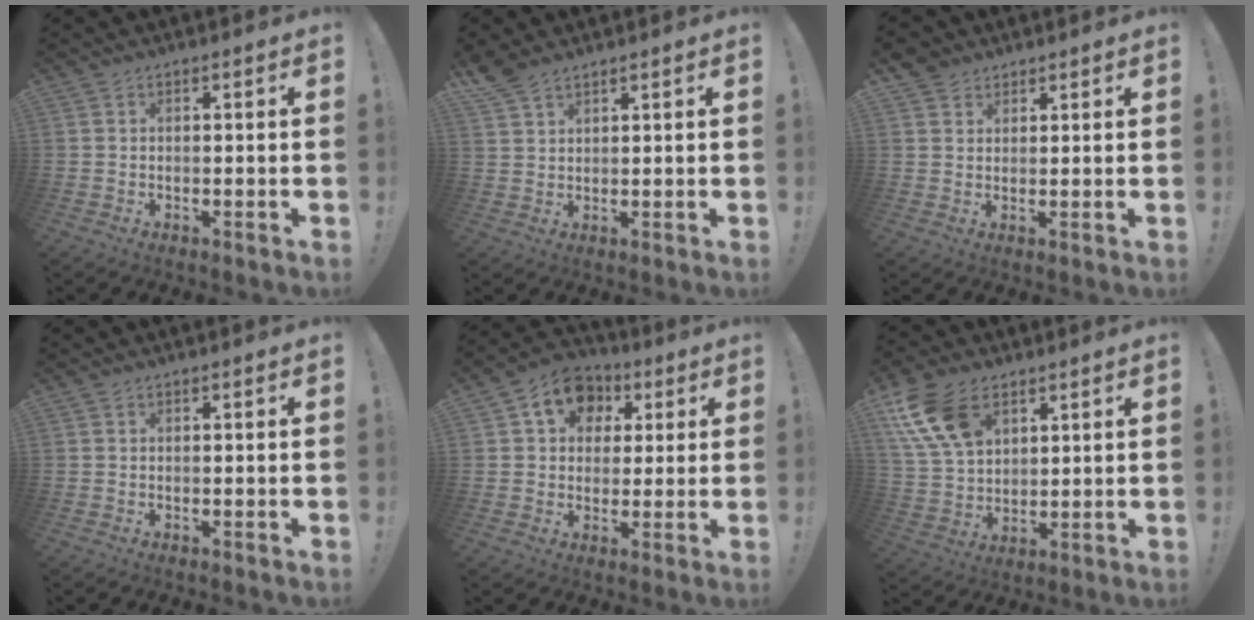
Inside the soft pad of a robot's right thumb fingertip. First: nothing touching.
{"total": 4.6, "force": [3.9, 1.5, 2.1], "torque": [-0.042, -0.021, 0.075]}
{"total": 3.5, "force": [2.5, 2.4, 0.4], "torque": [-0.004, -0.014, 0.048]}
{"total": 0.0}
{"total": 11.4, "force": [3.8, 9.2, 5.5], "torque": [-0.082, -0.004, 0.076]}
{"total": 15.9, "force": [8.0, 10.2, 9.2], "torque": [-0.185, -0.032, 0.154]}